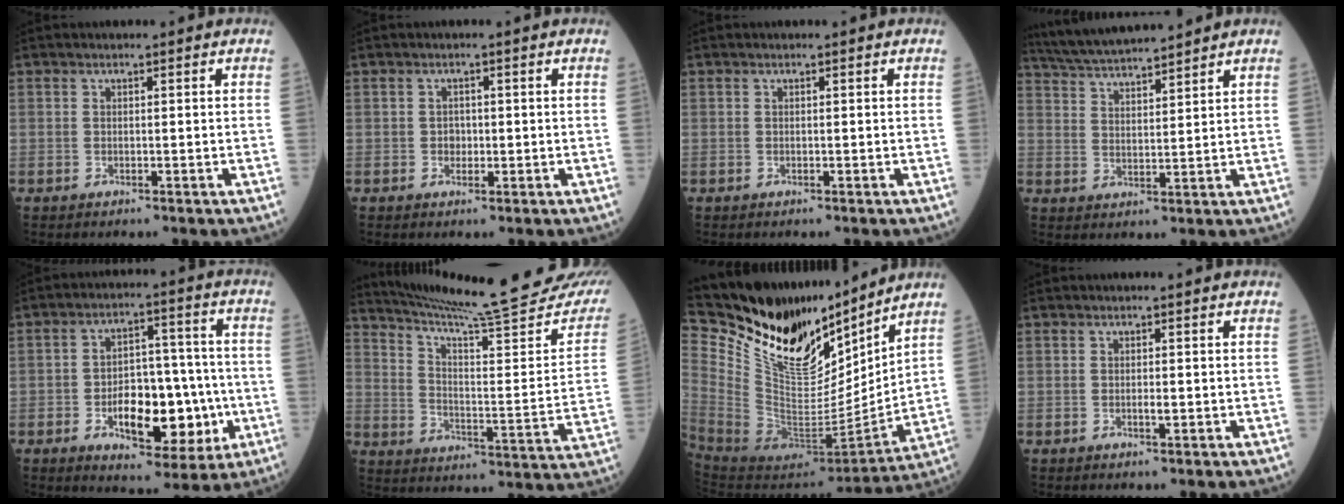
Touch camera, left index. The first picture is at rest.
{"total": 1.4, "force": [-0.2, 1.1, 0.8], "torque": [-0.013, 0.003, -0.003]}
{"total": 0.0}
{"total": 10.5, "force": [9.7, 0.1, 3.9], "torque": [-0.078, 0.023, 0.171]}
{"total": 13.4, "force": [-4.0, 6.6, 11.0], "torque": [-0.169, 0.017, -0.052]}
{"total": 26.9, "force": [24.2, 0.4, 11.8], "torque": [-0.185, -0.094, 0.316]}
{"total": 21.8, "force": [18.6, 6.1, 9.6], "torque": [-0.194, -0.030, 0.340]}
{"total": 0.9, "force": [0.0, 0.1, 0.9], "torque": [-0.014, -0.001, 0.001]}